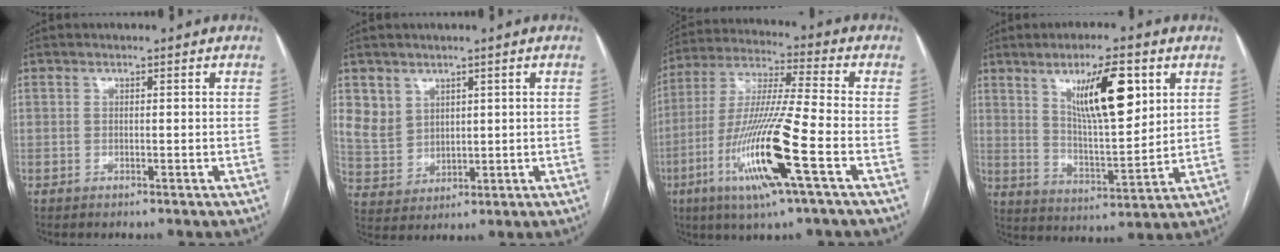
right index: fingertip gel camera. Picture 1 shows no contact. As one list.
[{"total": 5.9, "force": [3.0, 4.9, 1.3], "torque": [-0.033, 0.009, 0.075]}, {"total": 16.6, "force": [-6.3, -0.2, 15.4], "torque": [-0.315, -0.020, -0.121]}, {"total": 12.4, "force": [5.4, 2.8, 10.8], "torque": [-0.184, -0.002, 0.099]}]